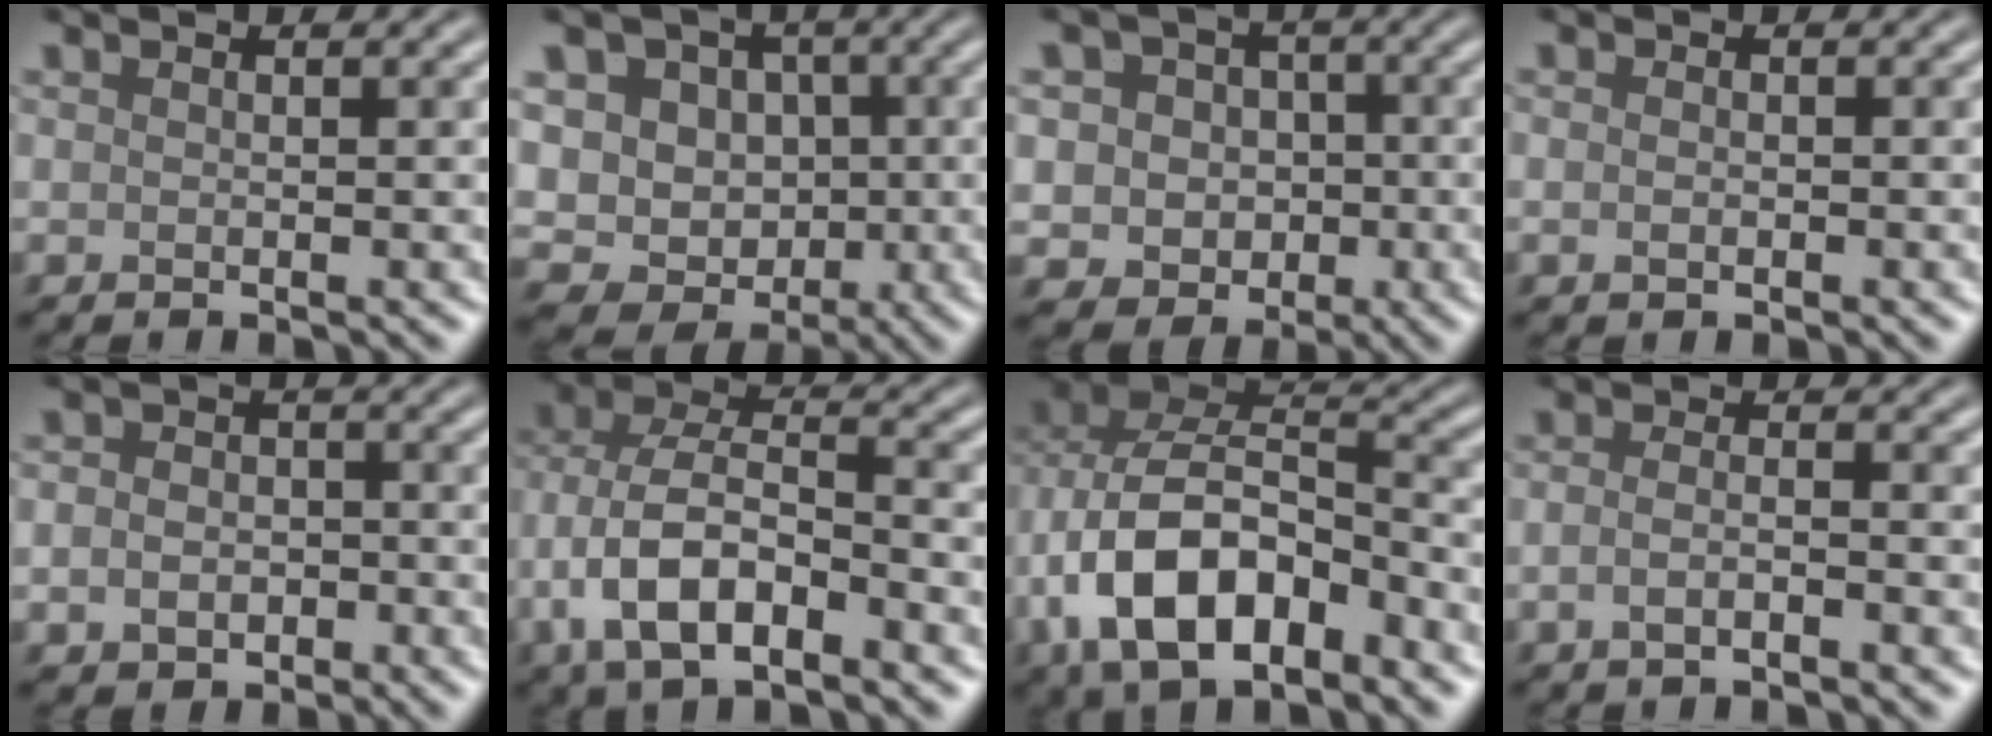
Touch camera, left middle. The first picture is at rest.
{"total": 12.3, "force": [0.1, 11.0, 5.5], "torque": [-0.095, 0.039, -0.029]}
{"total": 5.5, "force": [0.1, 5.1, 2.0], "torque": [-0.017, 0.019, -0.020]}
{"total": 0.9, "force": [-0.2, 0.7, 0.6], "torque": [-0.011, -0.001, -0.004]}
{"total": 3.9, "force": [-1.1, 3.1, 1.9], "torque": [-0.016, -0.008, -0.026]}
{"total": 8.6, "force": [-3.4, 4.5, 6.6], "torque": [-0.128, 0.007, -0.069]}
{"total": 11.7, "force": [-3.7, 7.0, 8.5], "torque": [-0.161, -0.002, -0.069]}
{"total": 2.2, "force": [-1.1, 0.8, 1.8], "torque": [-0.033, 0.002, -0.023]}